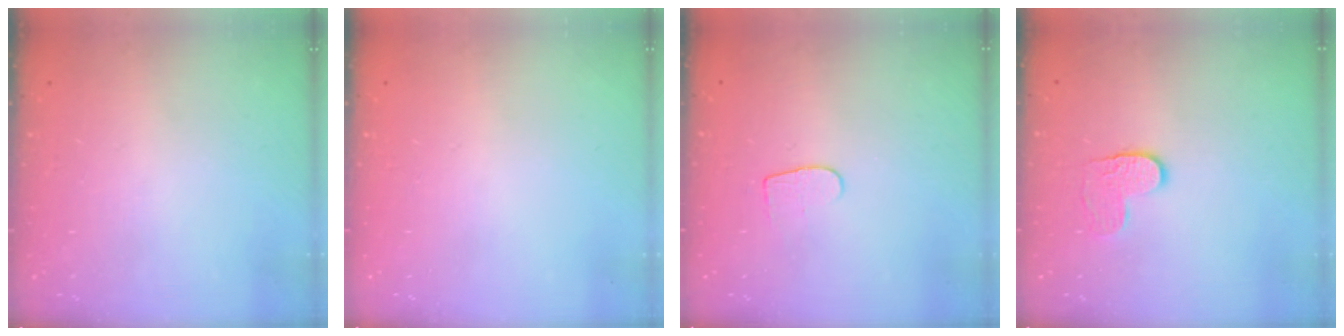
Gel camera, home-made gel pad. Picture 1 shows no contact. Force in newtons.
{"total": 0.0}
{"total": 3.9, "press": 3.9, "slide": 0.4}
{"total": 5.2, "press": 5.2, "slide": 0.2}